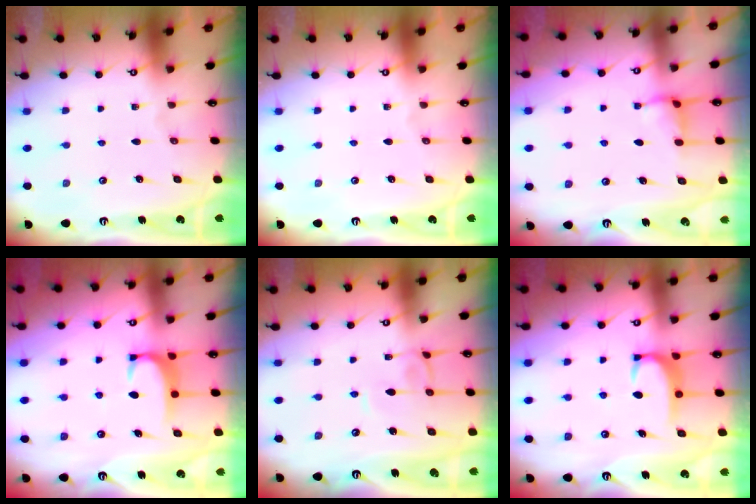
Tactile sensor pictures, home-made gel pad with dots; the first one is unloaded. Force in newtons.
{"total": 0.0}
{"total": 2.4, "press": 2.4, "slide": 0.4}
{"total": 1.8, "press": 1.7, "slide": 0.5}
{"total": 1.8, "press": 1.8, "slide": 0.3}
{"total": 2.8, "press": 2.8, "slide": 0.4}